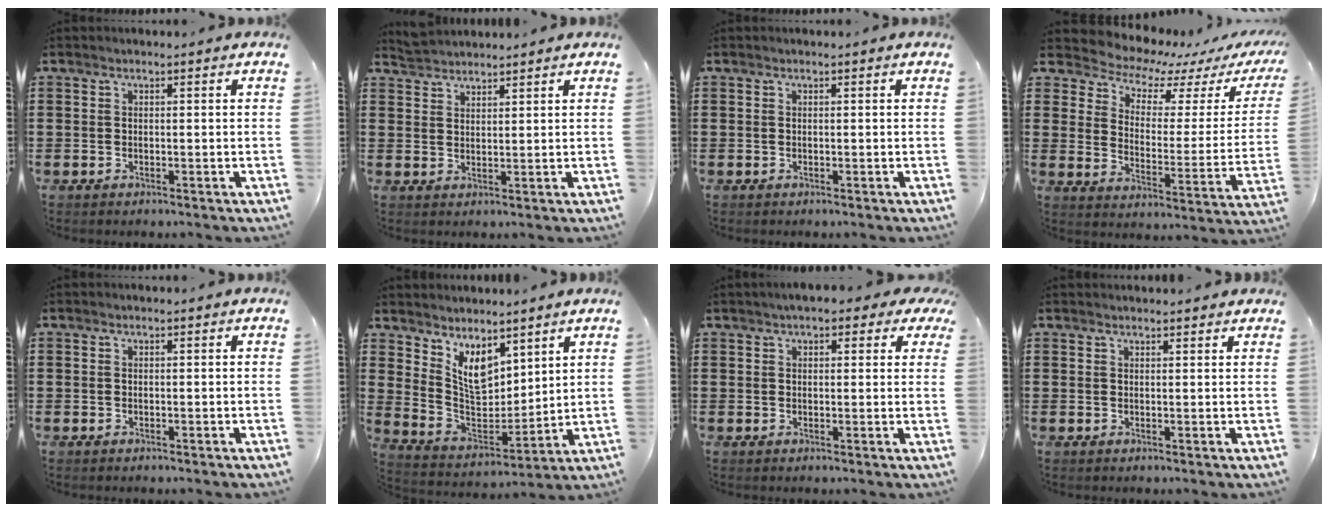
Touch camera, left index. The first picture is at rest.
{"total": 2.6, "force": [2.5, 0.0, -0.4], "torque": [-0.001, -0.005, 0.051]}
{"total": 0.0}
{"total": 4.6, "force": [4.3, 1.6, 0.7], "torque": [-0.040, -0.044, 0.067]}
{"total": 0.0}
{"total": 6.7, "force": [4.8, 3.7, 3.0], "torque": [-0.068, -0.025, 0.086]}
{"total": 3.3, "force": [2.4, 1.3, 1.8], "torque": [-0.037, 0.002, 0.041]}
{"total": 1.2, "force": [1.2, 0.0, 0.3], "torque": [-0.007, -0.001, 0.024]}